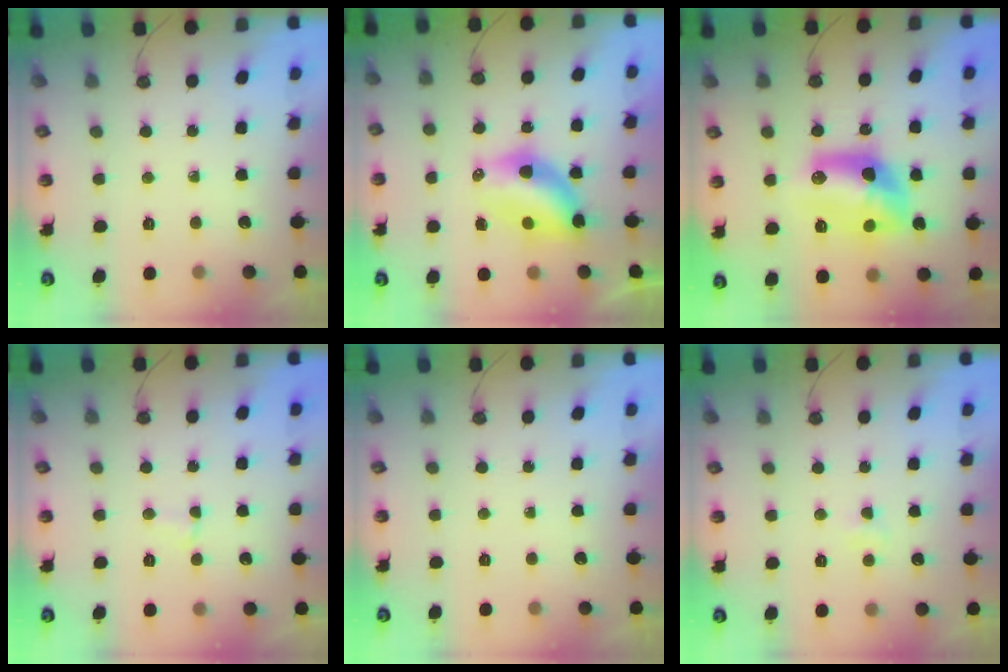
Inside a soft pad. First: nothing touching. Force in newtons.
{"total": 8.9, "press": 8.1, "slide": 3.8}
{"total": 12.7, "press": 12.6, "slide": 1.0}
{"total": 2.5, "press": 2.5, "slide": 0.5}
{"total": 0.0}
{"total": 2.3, "press": 2.3, "slide": 0.5}